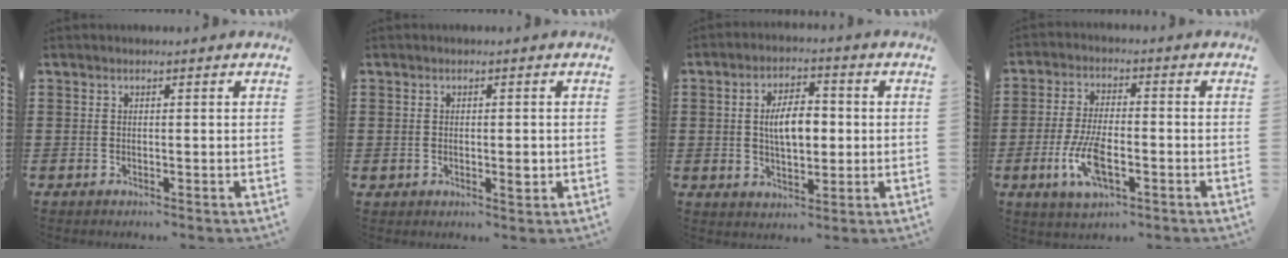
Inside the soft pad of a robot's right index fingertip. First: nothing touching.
{"total": 2.0, "force": [-0.2, 1.1, 1.7], "torque": [-0.030, 0.003, -0.003]}
{"total": 6.1, "force": [0.3, 3.0, 5.4], "torque": [-0.090, 0.004, -0.001]}
{"total": 8.2, "force": [-2.7, 3.2, 7.0], "torque": [-0.161, -0.012, -0.053]}